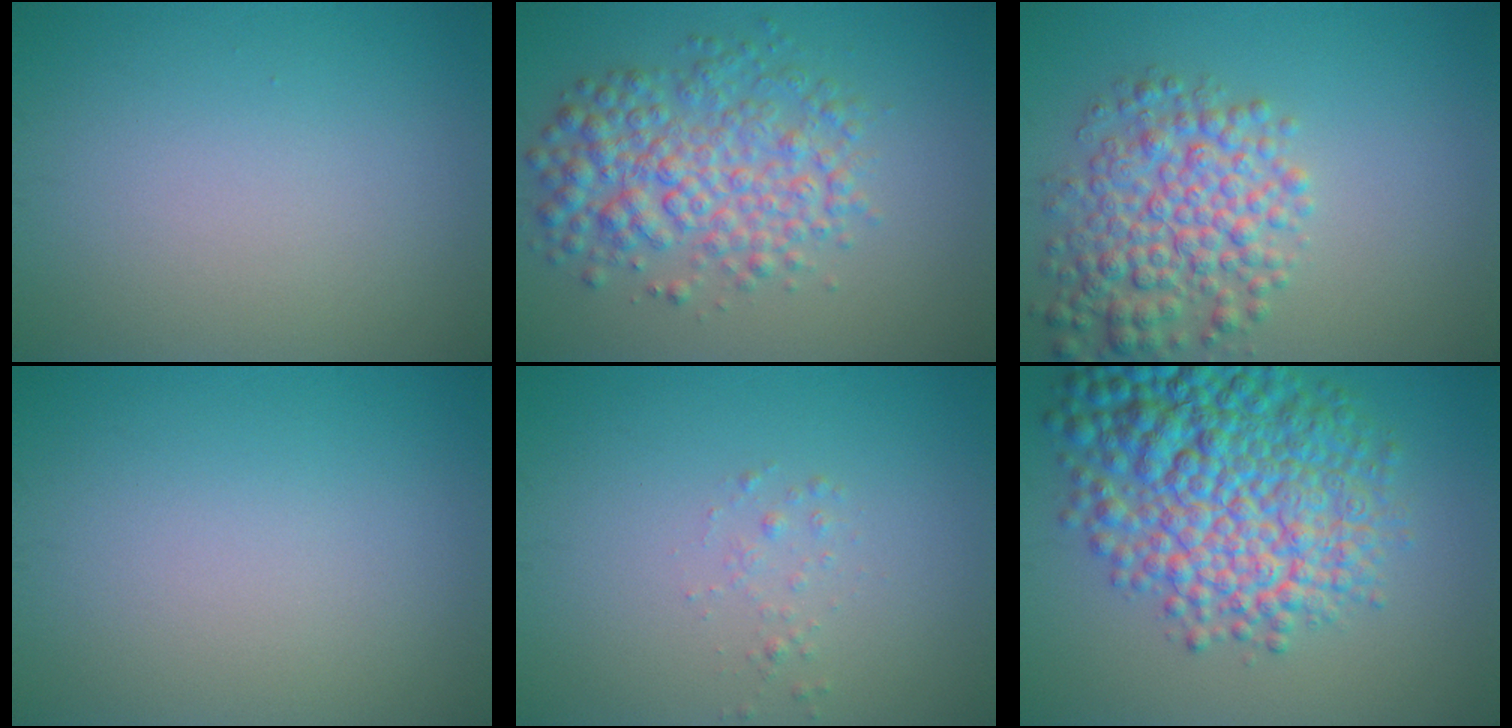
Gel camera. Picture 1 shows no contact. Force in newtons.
{"total": 5.9, "press": 5.9, "slide": 0.0}
{"total": 6.0, "press": 6.0, "slide": 0.2}
{"total": 0.0}
{"total": 0.8, "press": 0.7, "slide": 0.1}
{"total": 11.1, "press": 11.1, "slide": 0.3}